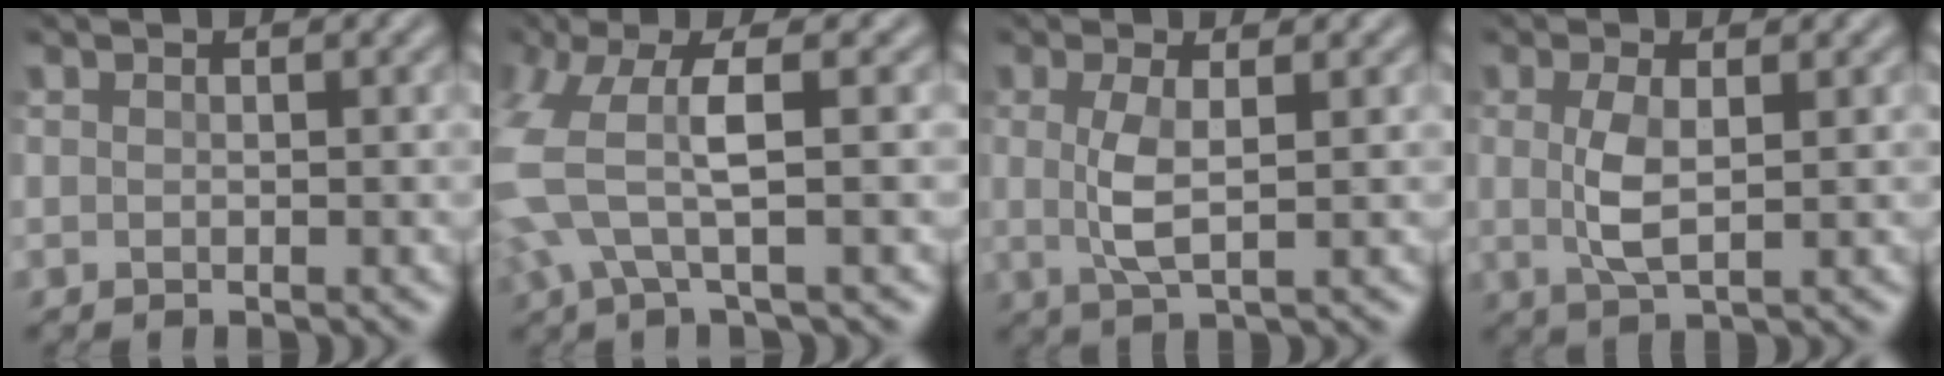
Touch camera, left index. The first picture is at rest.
{"total": 6.7, "force": [0.0, 2.3, 6.3], "torque": [-0.159, 0.009, -0.009]}
{"total": 2.8, "force": [0.1, 0.5, 2.8], "torque": [-0.066, 0.000, 0.004]}
{"total": 3.0, "force": [0.1, 1.0, 2.8], "torque": [-0.065, 0.001, 0.005]}